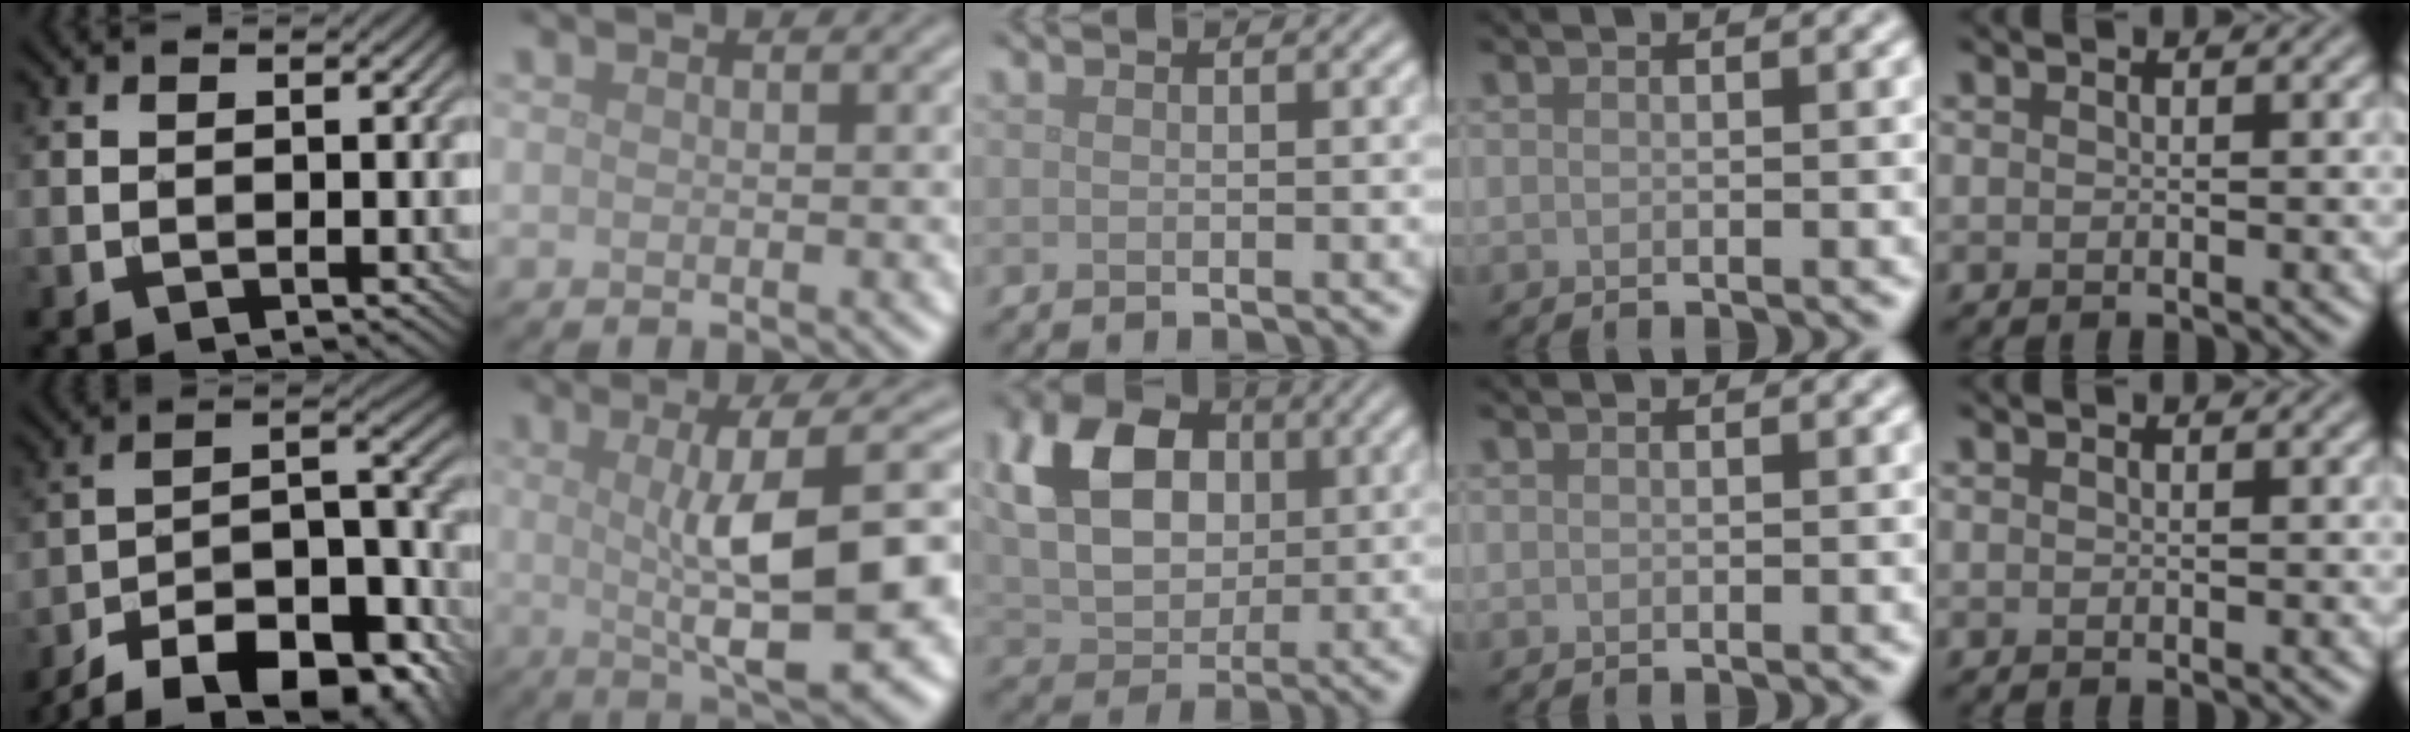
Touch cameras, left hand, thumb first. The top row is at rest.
{"thumb": {"total": 16.9, "force": [-13.1, 5.5, 9.1], "torque": [-0.170, -0.003, -0.203]}, "index": {"total": 10.1, "force": [0.4, 2.5, 9.8], "torque": [-0.132, 0.007, 0.011]}, "middle": {"total": 10.2, "force": [2.6, 7.5, 6.5], "torque": [-0.143, 0.027, 0.039]}}